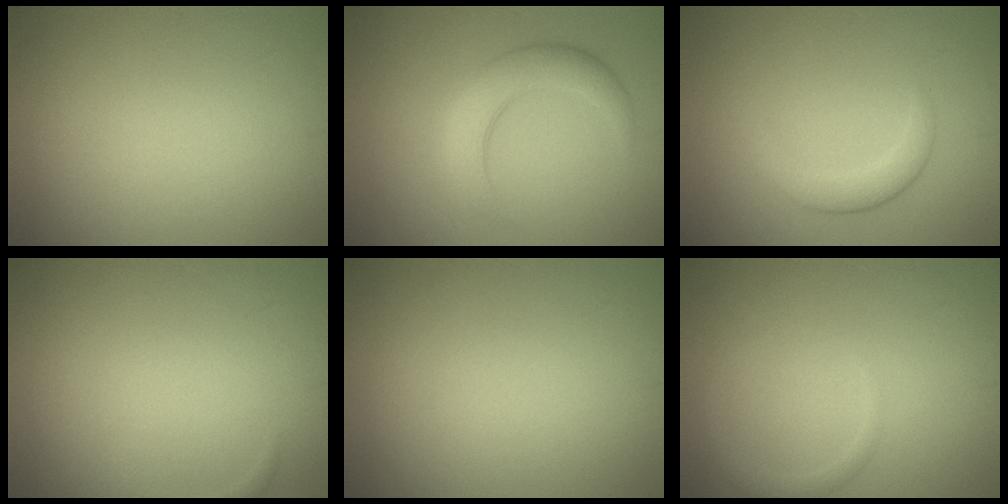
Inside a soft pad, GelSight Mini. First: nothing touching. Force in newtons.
{"total": 3.6, "press": 3.6, "slide": 0.1}
{"total": 2.3, "press": 2.3, "slide": 0.1}
{"total": 0.6, "press": 0.6, "slide": 0.1}
{"total": 0.0}
{"total": 1.3, "press": 1.3, "slide": 0.1}